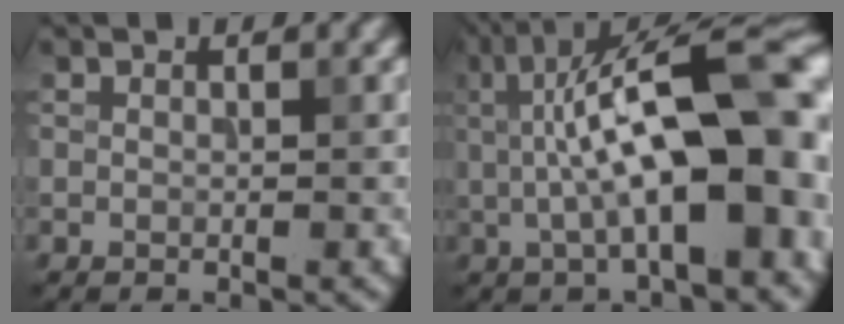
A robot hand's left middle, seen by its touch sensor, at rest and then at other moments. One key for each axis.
{"total": 13.4, "fx": 0.6, "fy": 4.6, "fz": 12.6, "tx": -0.168, "ty": 0.025, "tz": 0.006}